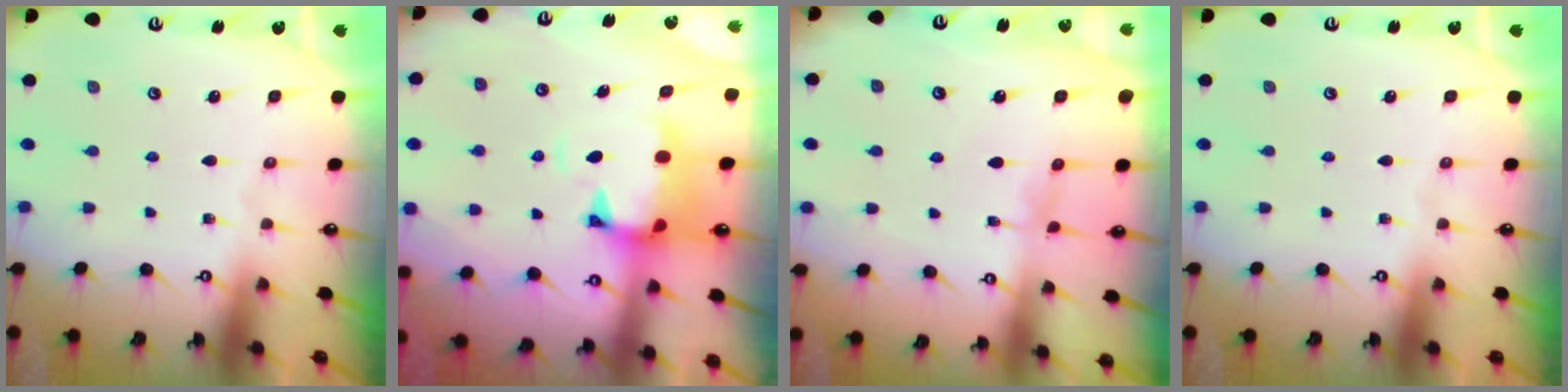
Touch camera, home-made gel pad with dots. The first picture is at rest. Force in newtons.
{"total": 2.7, "press": 2.3, "slide": 1.4}
{"total": 0.7, "press": 0.4, "slide": 0.5}
{"total": 0.0}